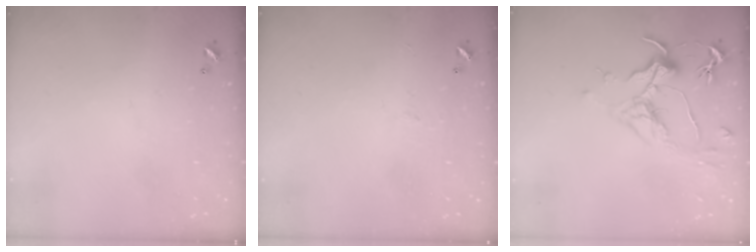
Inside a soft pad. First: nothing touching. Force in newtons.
{"total": 0.0}
{"total": 1.6, "press": 1.4, "slide": 0.7}